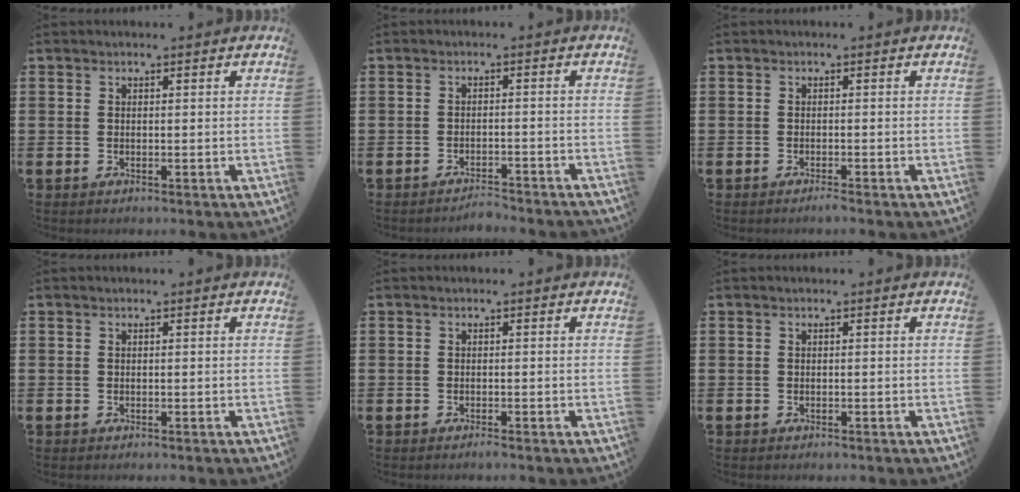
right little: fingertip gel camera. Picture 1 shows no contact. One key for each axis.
{"total": 1.8, "fx": -1.8, "fy": 0.0, "fz": 0.1, "tx": -0.007, "ty": 0.004, "tz": -0.038}
{"total": 0.8, "fx": -0.7, "fy": 0.0, "fz": 0.5, "tx": -0.008, "ty": -0.004, "tz": -0.013}
{"total": 0.0}
{"total": 0.5, "fx": -0.4, "fy": 0.0, "fz": 0.3, "tx": -0.006, "ty": -0.004, "tz": -0.008}
{"total": 0.0}